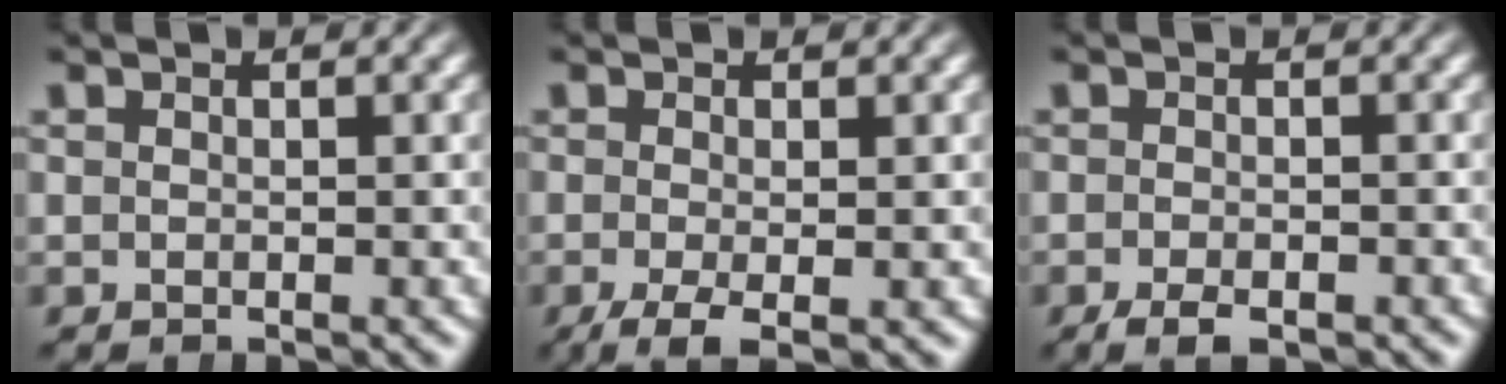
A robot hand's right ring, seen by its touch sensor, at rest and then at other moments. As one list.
[{"total": 3.5, "force": [-2.1, 1.4, 2.4], "torque": [-0.055, -0.028, -0.022]}, {"total": 2.7, "force": [-2.2, 1.0, 1.3], "torque": [-0.025, -0.014, -0.029]}]